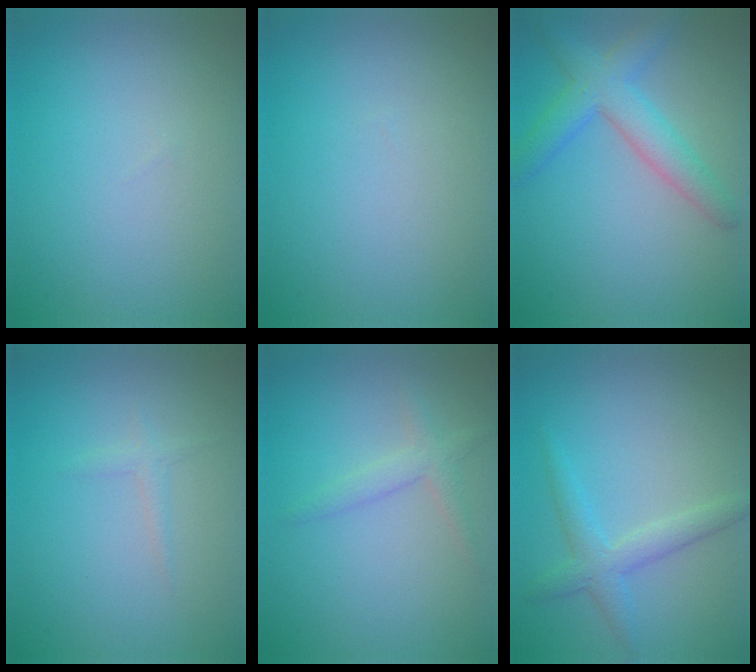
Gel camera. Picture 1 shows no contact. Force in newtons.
{"total": 0.0}
{"total": 4.4, "press": 4.4, "slide": 0.2}
{"total": 0.8, "press": 0.8, "slide": 0.1}
{"total": 1.7, "press": 1.6, "slide": 0.1}
{"total": 2.7, "press": 2.7, "slide": 0.1}